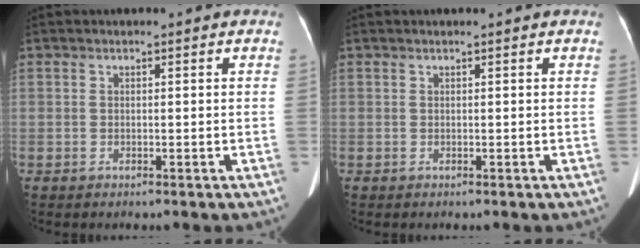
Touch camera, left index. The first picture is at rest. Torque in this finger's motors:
{"motor_torque": [-0.14, -0.05, -0.25, -0.17]}